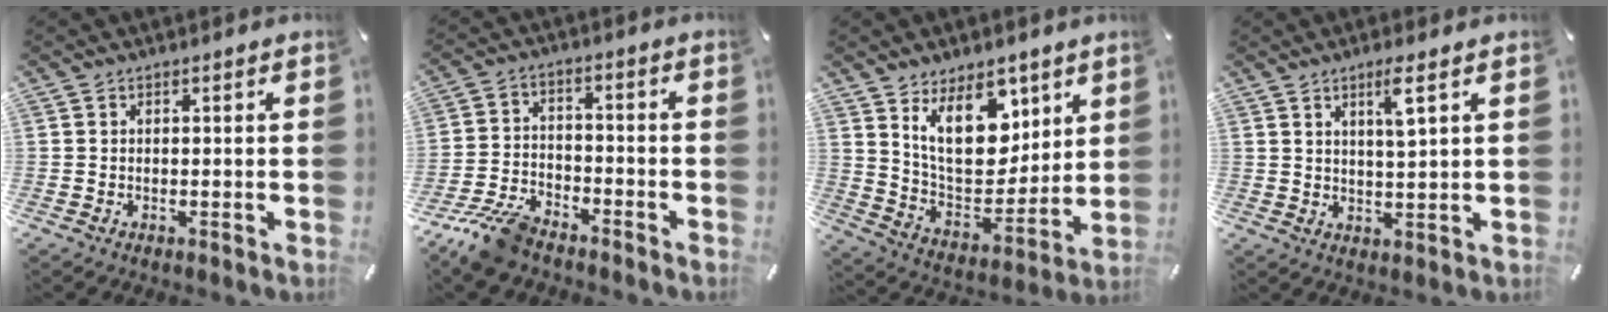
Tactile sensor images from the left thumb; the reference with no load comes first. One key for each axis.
{"total": 10.0, "fx": -8.1, "fy": 4.0, "fz": 4.2, "tx": -0.082, "ty": 0.040, "tz": -0.154}
{"total": 16.8, "fx": 8.9, "fy": 9.9, "fz": 10.3, "tx": -0.175, "ty": -0.042, "tz": 0.165}
{"total": 5.0, "fx": 2.7, "fy": 0.5, "fz": 4.2, "tx": -0.081, "ty": -0.004, "tz": 0.043}